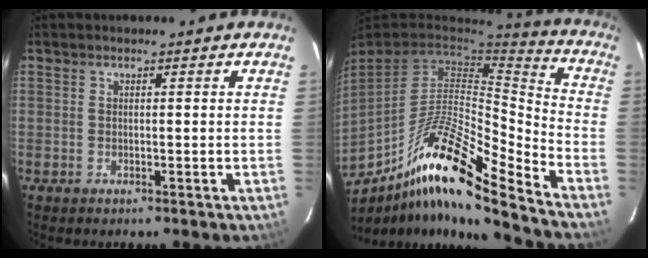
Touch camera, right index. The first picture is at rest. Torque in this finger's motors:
{"motor_torque": [0.66, -0.93, 0.58, 0.15]}